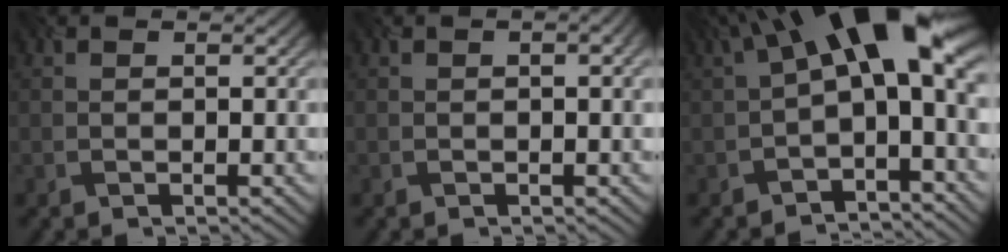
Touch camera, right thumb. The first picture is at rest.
{"total": 2.2, "force": [0.4, 0.9, 2.0], "torque": [-0.017, 0.005, -0.002]}
{"total": 13.3, "force": [2.1, 5.4, 12.0], "torque": [-0.186, 0.016, 0.030]}